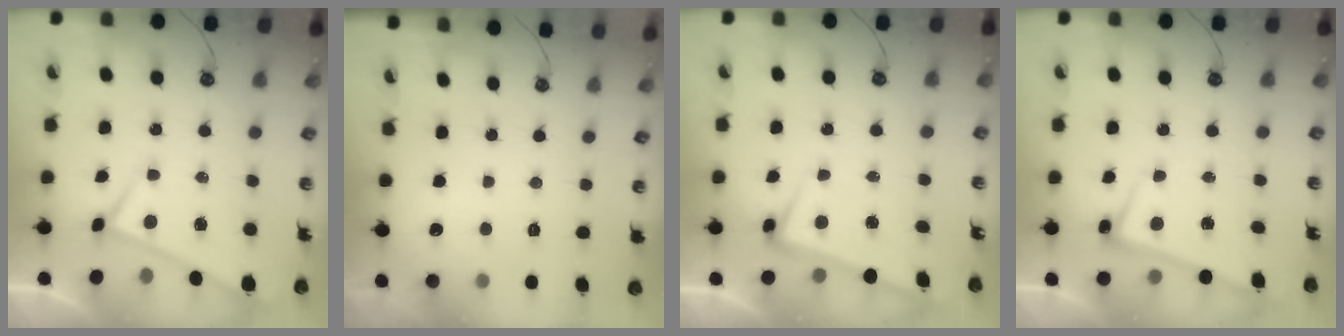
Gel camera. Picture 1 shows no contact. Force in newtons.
{"total": 0.0}
{"total": 3.3, "press": 3.1, "slide": 1.1}
{"total": 2.7, "press": 2.5, "slide": 1.0}